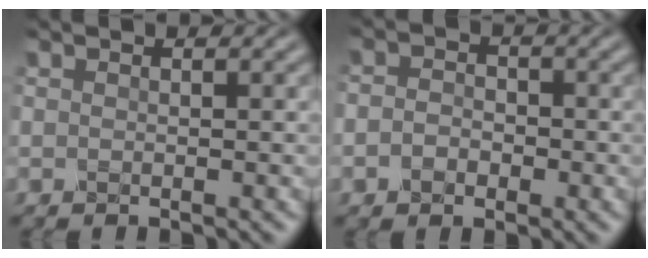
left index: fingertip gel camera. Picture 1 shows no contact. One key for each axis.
{"total": 2.2, "fx": -0.8, "fy": 1.7, "fz": 1.2, "tx": -0.023, "ty": 0.000, "tz": -0.021}